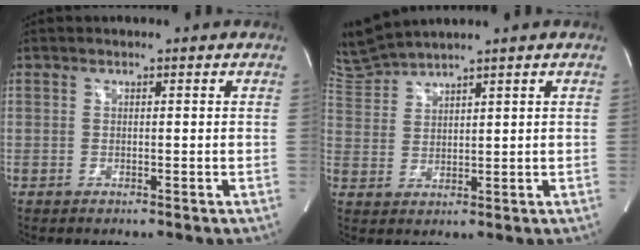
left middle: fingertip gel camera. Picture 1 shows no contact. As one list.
[{"total": 5.5, "force": [5.3, -1.1, 0.9], "torque": [-0.036, 0.003, 0.119]}]